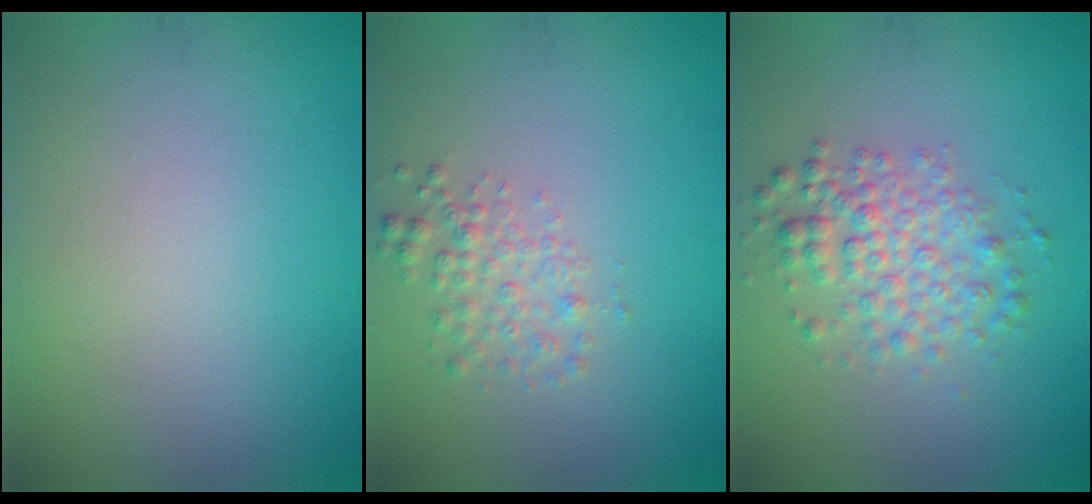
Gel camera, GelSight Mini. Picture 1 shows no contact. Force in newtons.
{"total": 2.0, "press": 2.0, "slide": 0.1}
{"total": 3.5, "press": 3.5, "slide": 0.1}